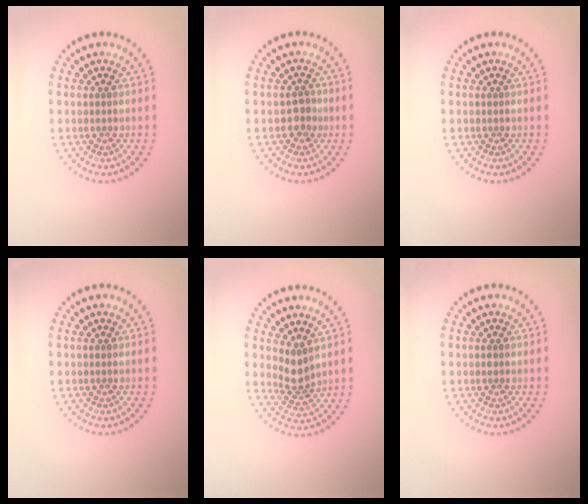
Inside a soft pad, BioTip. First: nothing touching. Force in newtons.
{"total": 1.5, "press": 1.3, "slide": 0.6}
{"total": 0.0}
{"total": 0.0}
{"total": 2.4, "press": 1.8, "slide": 1.6}
{"total": 0.5, "press": 0.5, "slide": 0.1}